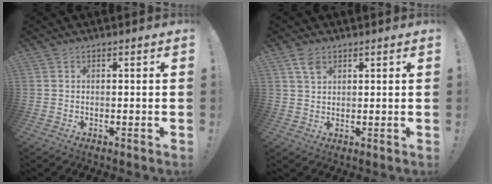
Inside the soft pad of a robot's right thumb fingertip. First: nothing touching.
{"total": 4.1, "force": [2.5, 2.3, 2.4], "torque": [-0.036, -0.009, 0.046]}